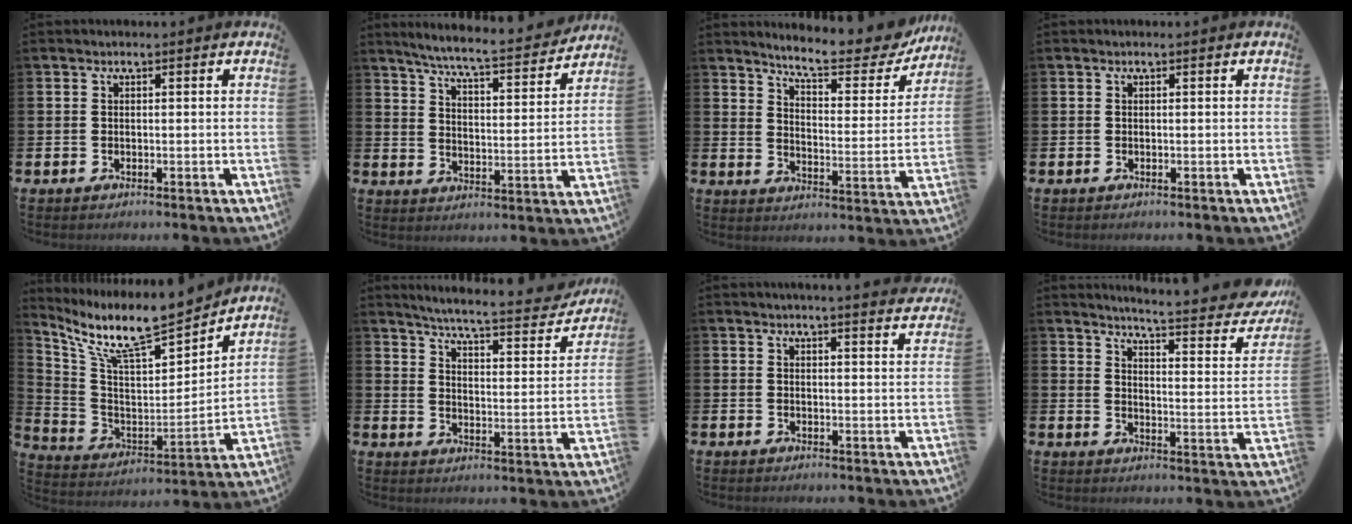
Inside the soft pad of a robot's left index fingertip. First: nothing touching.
{"total": 6.6, "force": [6.2, 0.0, 2.3], "torque": [-0.065, -0.048, 0.101]}
{"total": 7.9, "force": [7.3, 1.4, 2.7], "torque": [-0.065, -0.056, 0.121]}
{"total": 0.0}
{"total": 11.8, "force": [10.1, 2.0, 5.8], "torque": [-0.150, -0.072, 0.172]}
{"total": 5.9, "force": [5.6, 0.2, 2.1], "torque": [-0.063, -0.047, 0.087]}
{"total": 3.4, "force": [3.4, -0.5, 0.2], "torque": [-0.002, -0.023, 0.060]}
{"total": 4.9, "force": [4.5, 0.0, 1.8], "torque": [-0.046, -0.048, 0.067]}